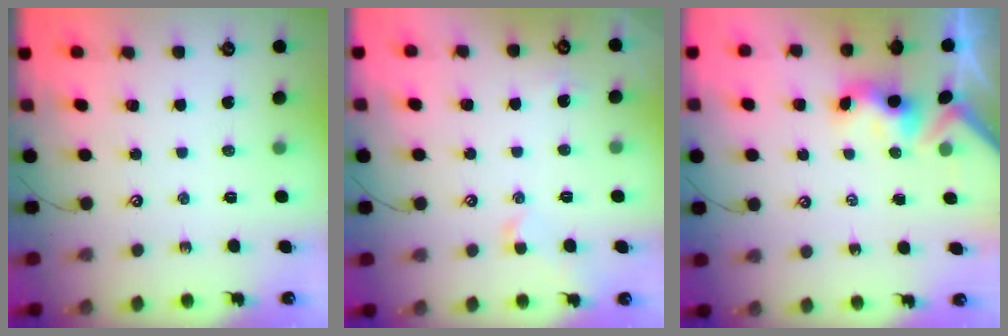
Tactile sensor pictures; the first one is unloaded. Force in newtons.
{"total": 2.3, "press": 2.2, "slide": 0.7}
{"total": 3.1, "press": 3.0, "slide": 0.4}